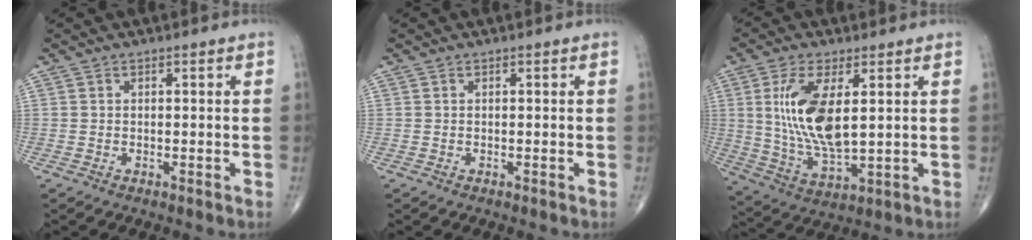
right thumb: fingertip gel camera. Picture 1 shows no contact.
{"total": 0.0}
{"total": 13.7, "force": [2.8, 5.5, 12.2], "torque": [-0.247, -0.024, 0.064]}